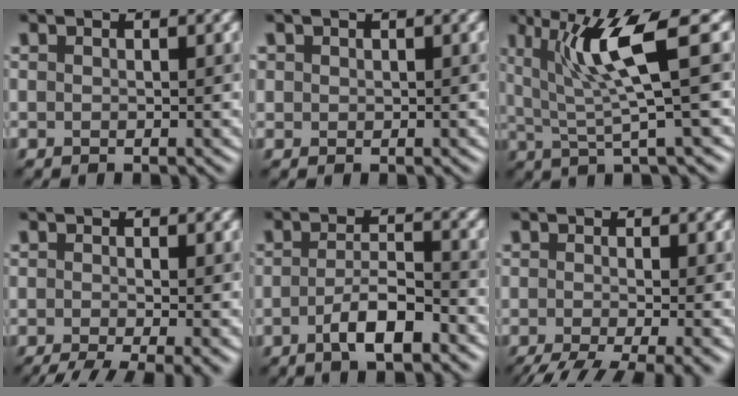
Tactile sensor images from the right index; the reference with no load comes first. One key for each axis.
{"total": 0.8, "fx": 0.4, "fy": 0.3, "fz": -0.6, "tx": 0.006, "ty": -0.001, "tz": 0.012}
{"total": 6.6, "fx": 2.3, "fy": 0.9, "fz": 6.1, "tx": -0.118, "ty": 0.001, "tz": 0.042}
{"total": 6.5, "fx": -3.1, "fy": 2.0, "fz": 5.3, "tx": -0.077, "ty": -0.014, "tz": -0.040}
{"total": 3.5, "fx": -1.9, "fy": 0.8, "fz": 2.8, "tx": -0.061, "ty": 0.004, "tz": -0.034}
{"total": 7.3, "fx": -3.7, "fy": 2.3, "fz": 5.8, "tx": -0.092, "ty": -0.015, "tz": -0.053}